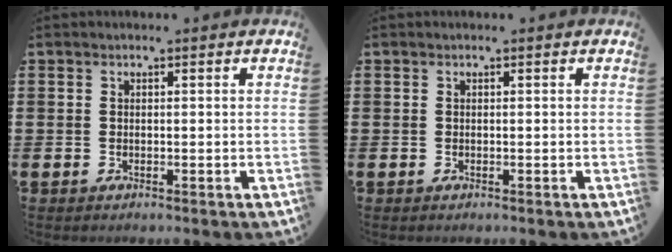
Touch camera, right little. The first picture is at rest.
{"total": 0.0}